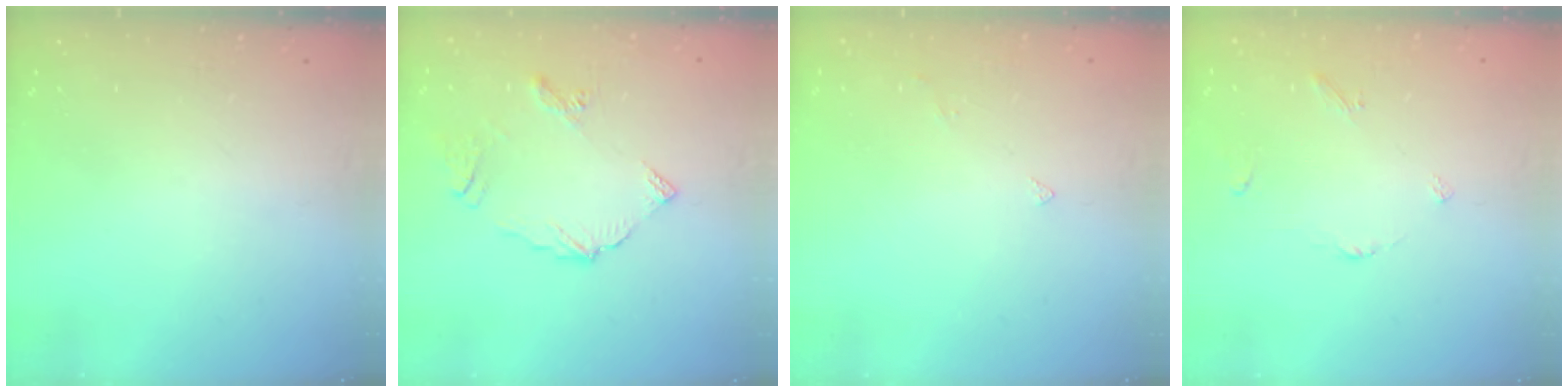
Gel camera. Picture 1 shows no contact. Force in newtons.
{"total": 8.0, "press": 8.0, "slide": 0.5}
{"total": 0.8, "press": 0.7, "slide": 0.4}
{"total": 2.9, "press": 2.9, "slide": 0.5}